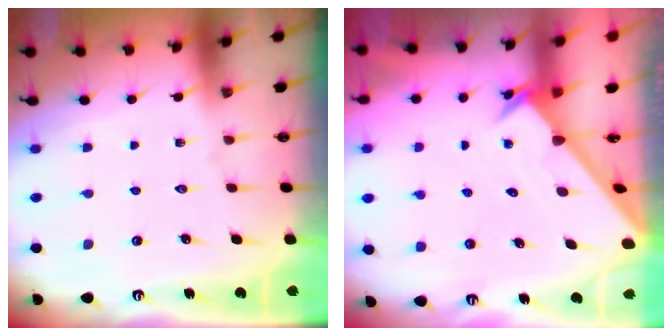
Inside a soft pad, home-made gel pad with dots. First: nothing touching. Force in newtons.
{"total": 2.0, "press": 2.0, "slide": 0.1}